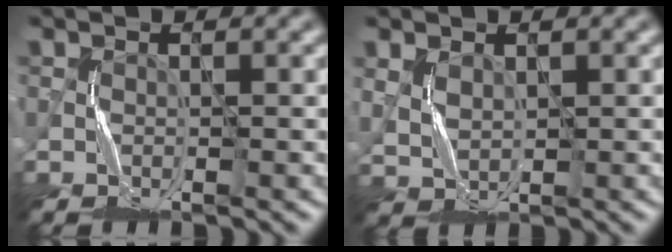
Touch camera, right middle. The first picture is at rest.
{"total": 1.7, "force": [1.2, 1.0, 0.6], "torque": [-0.025, -0.002, 0.031]}